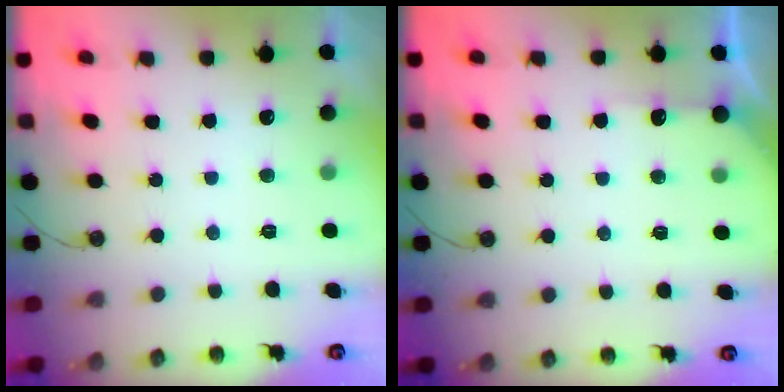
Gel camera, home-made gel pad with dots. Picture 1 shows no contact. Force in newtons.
{"total": 3.9, "press": 3.8, "slide": 0.4}